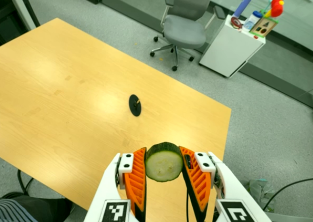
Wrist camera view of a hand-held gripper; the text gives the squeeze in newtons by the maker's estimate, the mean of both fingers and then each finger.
{"total": 11.0, "left": 10.7, "right": 11.4}